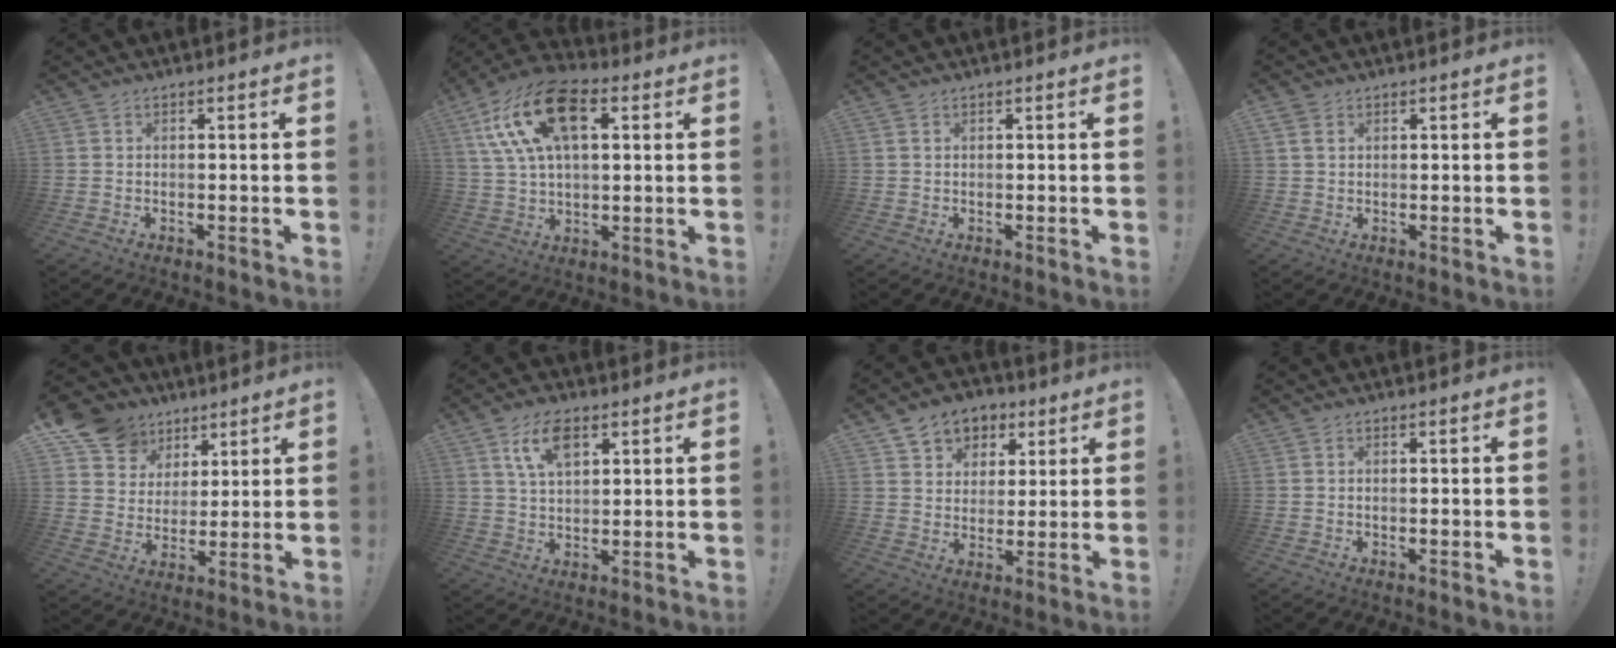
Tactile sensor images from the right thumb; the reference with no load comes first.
{"total": 19.6, "force": [7.2, 10.6, 14.8], "torque": [-0.268, -0.013, 0.125]}
{"total": 0.7, "force": [0.4, 0.5, 0.3], "torque": [-0.014, 0.004, 0.010]}
{"total": 2.5, "force": [1.4, 1.7, 1.3], "torque": [-0.028, 0.002, 0.027]}
{"total": 12.8, "force": [7.4, 9.9, 3.5], "torque": [-0.045, -0.050, 0.147]}
{"total": 9.1, "force": [4.6, 4.8, 6.3], "torque": [-0.112, -0.002, 0.085]}
{"total": 8.1, "force": [3.7, 6.9, 2.1], "torque": [-0.019, -0.026, 0.072]}
{"total": 0.0}